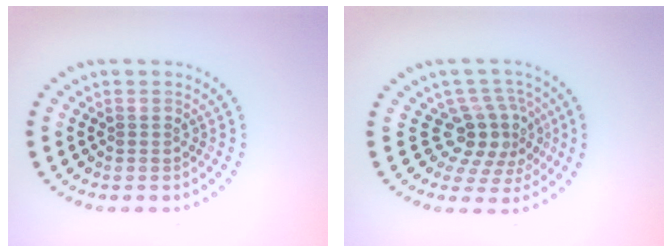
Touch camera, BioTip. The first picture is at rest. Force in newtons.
{"total": 4.0, "press": 3.0, "slide": 2.6}